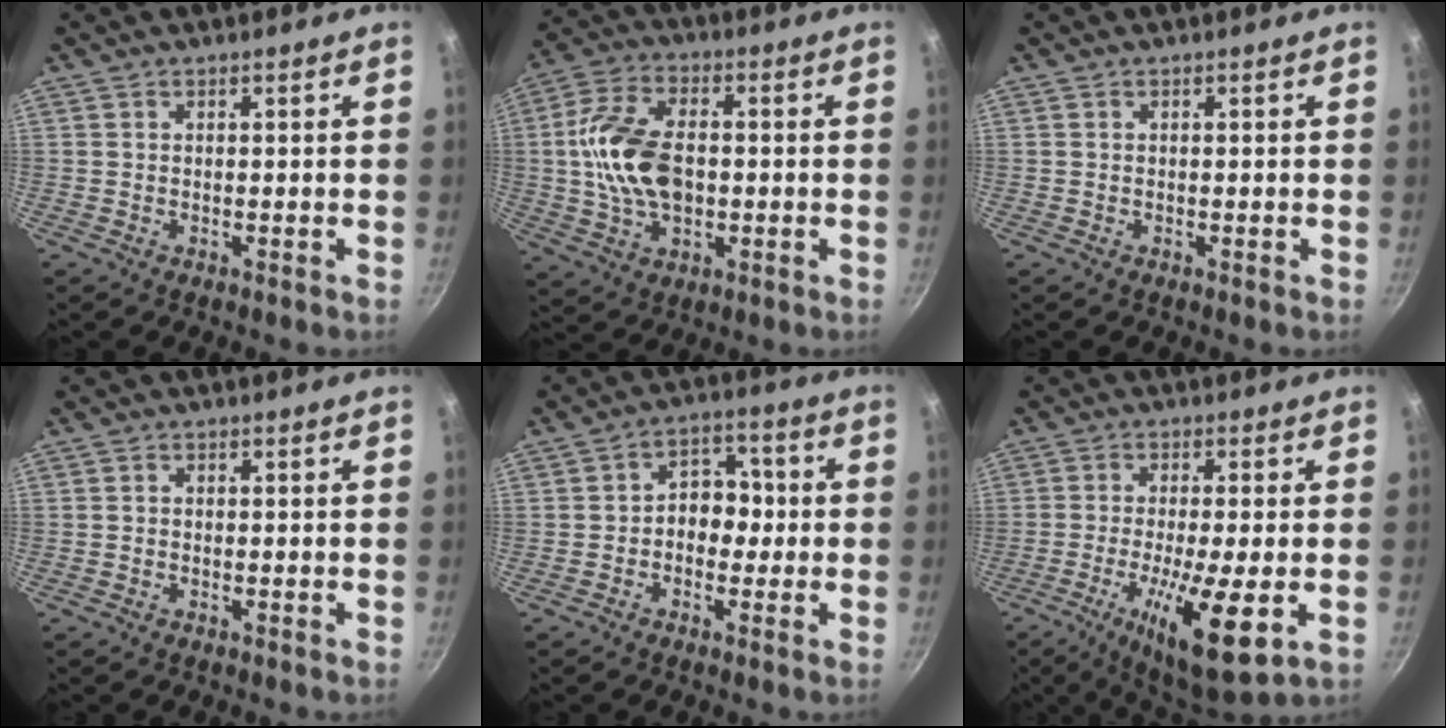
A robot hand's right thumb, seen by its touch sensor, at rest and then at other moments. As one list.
[{"total": 14.7, "force": [-0.1, 9.1, 11.6], "torque": [-0.210, 0.021, -0.010]}, {"total": 0.0}, {"total": 0.5, "force": [-0.2, 0.4, 0.2], "torque": [-0.003, 0.002, -0.003]}, {"total": 6.8, "force": [-0.6, 5.3, 4.3], "torque": [-0.010, 0.022, -0.022]}, {"total": 14.4, "force": [-4.2, 3.4, 13.3], "torque": [-0.223, -0.005, -0.068]}]